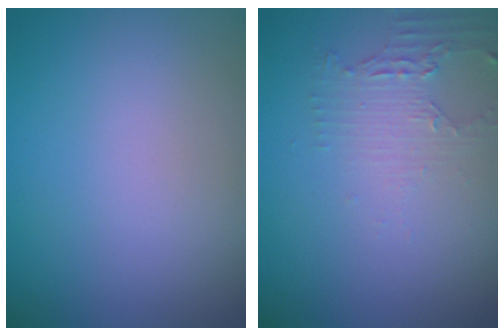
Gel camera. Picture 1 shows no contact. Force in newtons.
{"total": 2.3, "press": 1.6, "slide": 1.6}